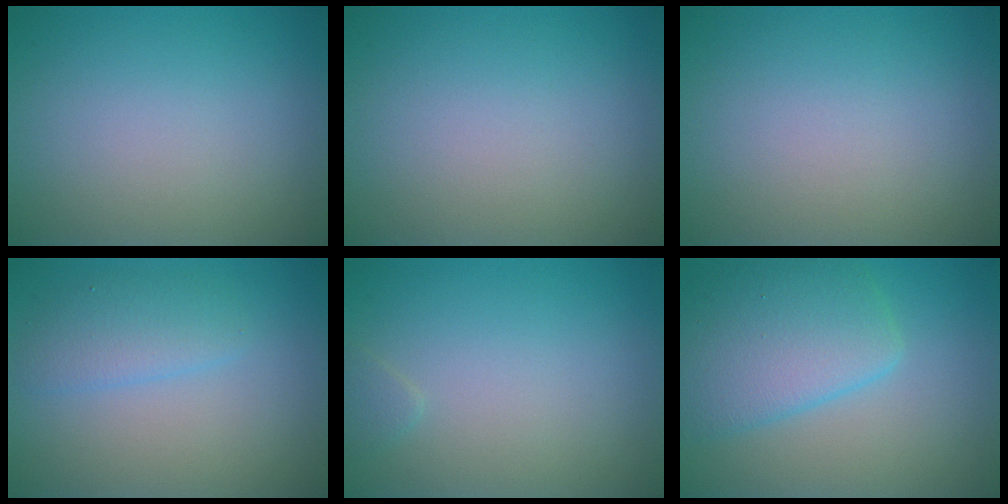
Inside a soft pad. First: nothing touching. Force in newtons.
{"total": 0.0}
{"total": 0.0}
{"total": 2.4, "press": 2.4, "slide": 0.1}
{"total": 0.7, "press": 0.7, "slide": 0.0}
{"total": 5.8, "press": 5.8, "slide": 0.2}